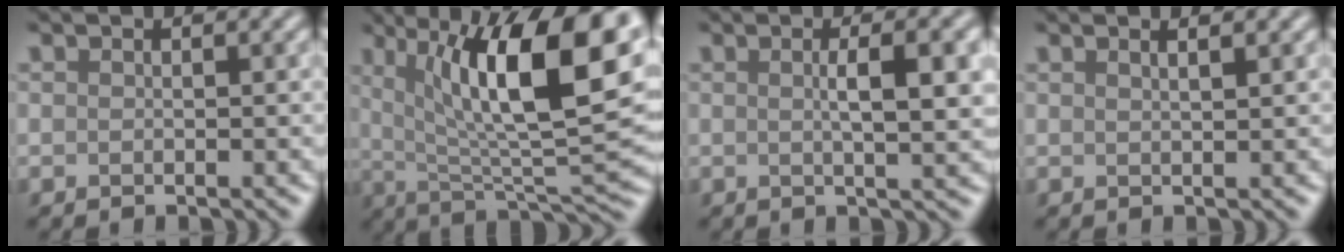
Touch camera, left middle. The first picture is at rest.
{"total": 14.1, "force": [4.5, 4.4, 12.6], "torque": [-0.179, 0.000, 0.068]}
{"total": 5.3, "force": [0.7, 1.4, 5.1], "torque": [-0.065, 0.010, 0.009]}
{"total": 1.9, "force": [1.1, 0.7, 1.3], "torque": [-0.003, 0.003, -0.001]}